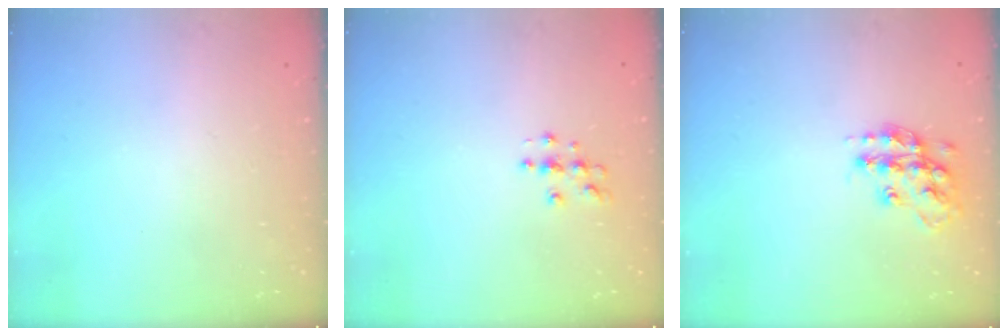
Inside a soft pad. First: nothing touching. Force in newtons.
{"total": 4.1, "press": 4.1, "slide": 0.5}
{"total": 15.0, "press": 15.0, "slide": 1.0}